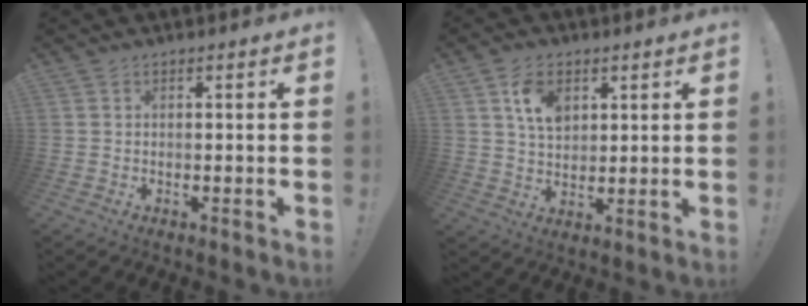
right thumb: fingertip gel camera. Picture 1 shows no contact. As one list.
[{"total": 8.7, "force": [3.8, 6.0, 5.1], "torque": [-0.073, -0.009, 0.070]}]